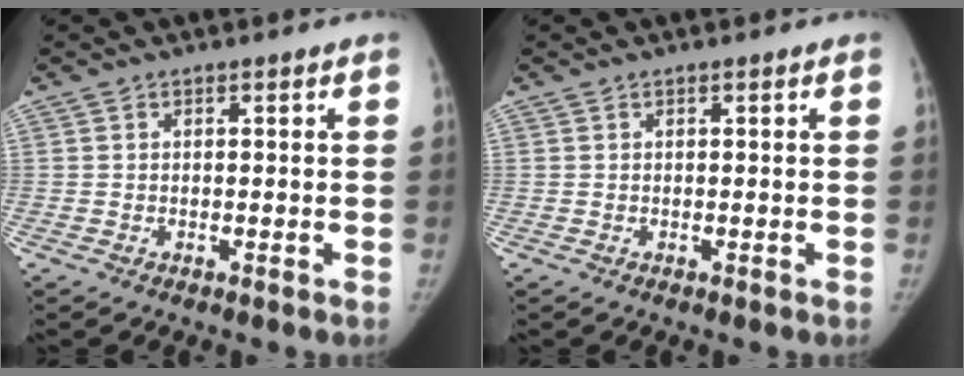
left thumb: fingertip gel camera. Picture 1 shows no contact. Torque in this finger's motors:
{"motor_torque": [-0.11, 0.15, 0.12, 0.05, -0.02]}